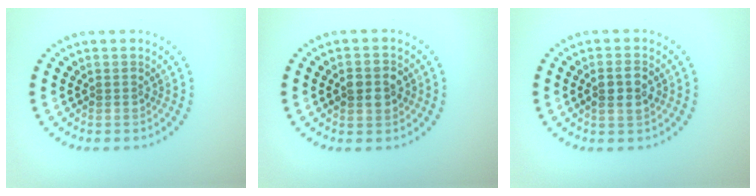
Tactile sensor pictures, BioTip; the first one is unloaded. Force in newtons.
{"total": 2.9, "press": 2.9, "slide": 0.1}
{"total": 2.2, "press": 2.2, "slide": 0.3}